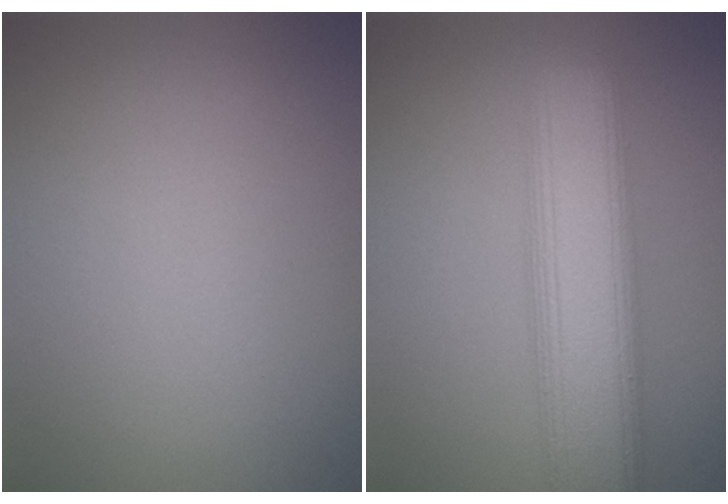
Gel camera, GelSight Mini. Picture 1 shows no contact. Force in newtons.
{"total": 8.2, "press": 8.2, "slide": 0.2}